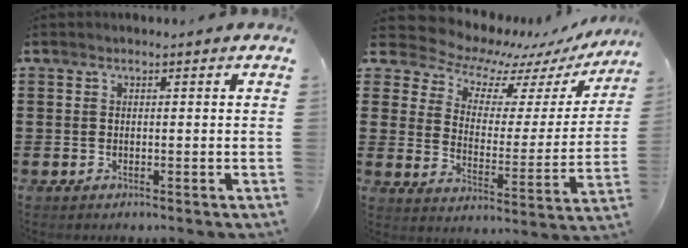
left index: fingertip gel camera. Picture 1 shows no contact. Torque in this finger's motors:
{"motor_torque": [2.13, 0.00, -0.12, -0.11]}